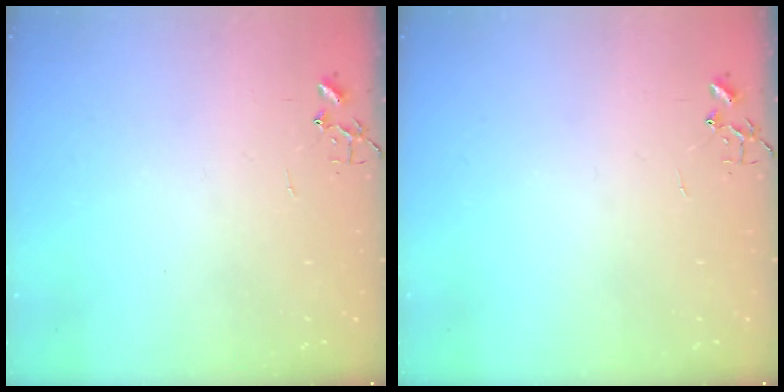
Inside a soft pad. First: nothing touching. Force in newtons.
{"total": 0.0}